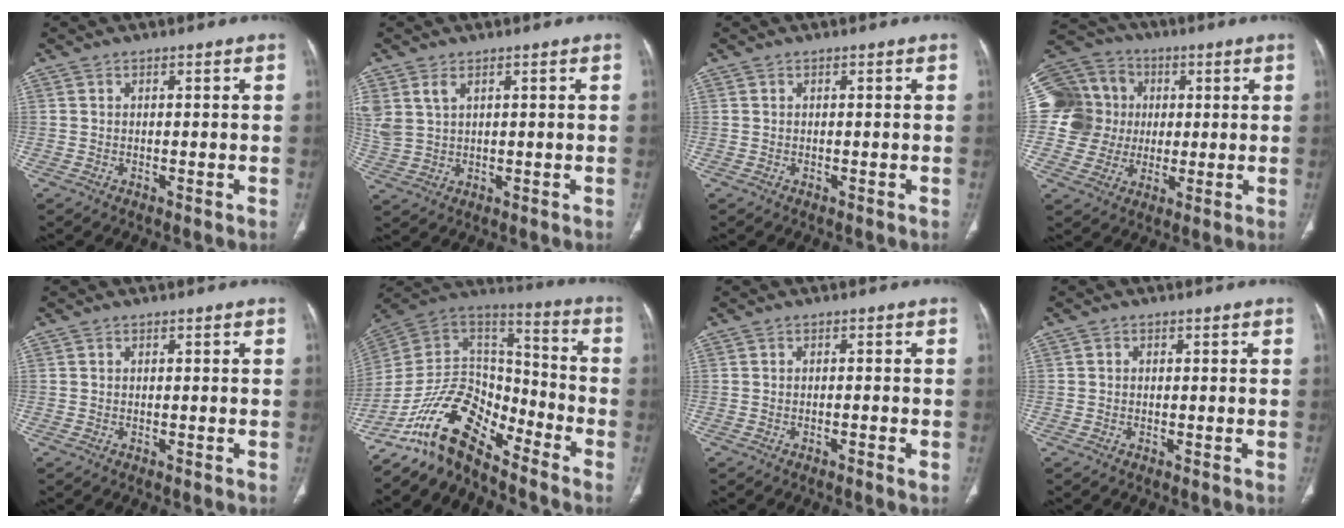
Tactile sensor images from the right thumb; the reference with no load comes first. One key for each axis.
{"total": 5.7, "fx": 2.6, "fy": 3.7, "fz": 3.4, "tx": -0.086, "ty": -0.001, "tz": 0.065}
{"total": 0.0}
{"total": 17.3, "fx": 1.8, "fy": 16.2, "fz": 5.8, "tx": -0.108, "ty": 0.040, "tz": 0.039}
{"total": 0.0}
{"total": 16.1, "fx": -12.3, "fy": 7.0, "fz": 7.7, "tx": -0.117, "ty": 0.104, "tz": -0.235}
{"total": 1.4, "fx": -0.6, "fy": 0.2, "fz": 1.3, "tx": -0.029, "ty": 0.000, "tz": -0.010}
{"total": 0.6, "fx": -0.1, "fy": 0.6, "fz": 0.2, "tx": -0.001, "ty": 0.002, "tz": -0.005}